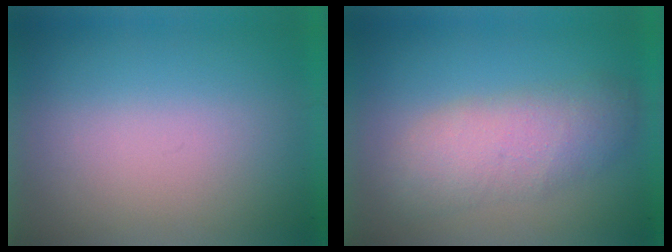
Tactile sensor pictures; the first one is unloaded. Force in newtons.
{"total": 3.3}